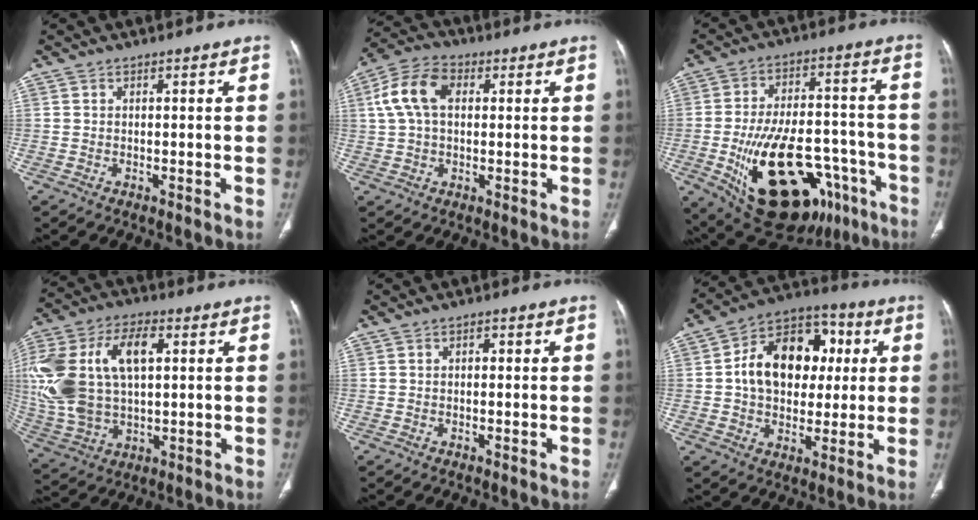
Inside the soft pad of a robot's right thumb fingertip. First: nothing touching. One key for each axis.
{"total": 10.0, "fx": 2.2, "fy": 6.5, "fz": 7.3, "tx": -0.148, "ty": 0.026, "tz": 0.036}
{"total": 28.4, "fx": -12.3, "fy": 14.8, "fz": 20.9, "tx": -0.305, "ty": 0.045, "tz": -0.167}
{"total": 23.5, "fx": 4.2, "fy": 13.8, "fz": 18.6, "tx": -0.409, "ty": 0.015, "tz": 0.080}
{"total": 1.3, "fx": 0.3, "fy": 0.8, "fz": 0.9, "tx": -0.015, "ty": 0.006, "tz": 0.004}
{"total": 18.0, "fx": 2.5, "fy": 12.9, "fz": 12.3, "tx": -0.156, "ty": 0.022, "tz": 0.035}